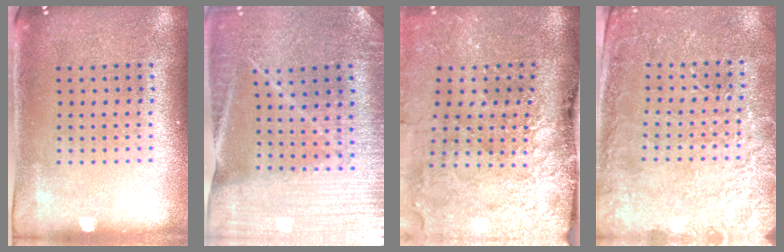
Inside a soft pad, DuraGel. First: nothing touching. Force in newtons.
{"total": 2.3, "press": 2.3, "slide": 0.1}
{"total": 4.9, "press": 3.8, "slide": 3.2}
{"total": 2.7, "press": 2.6, "slide": 0.3}